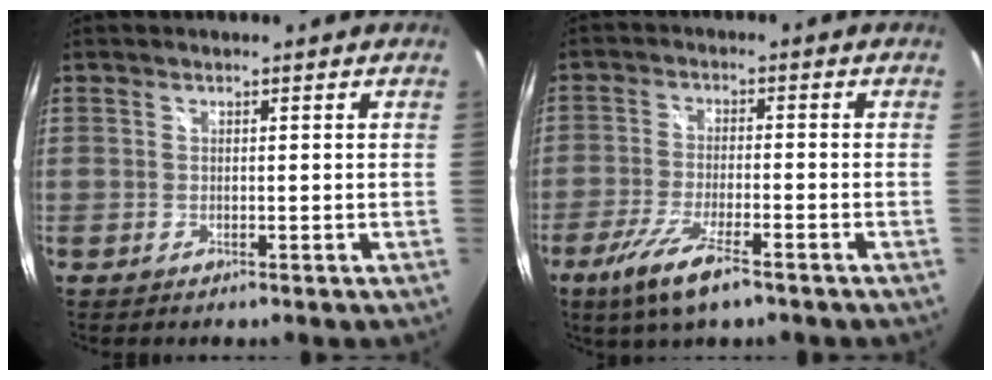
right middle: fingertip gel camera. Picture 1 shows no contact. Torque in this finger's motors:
{"motor_torque": [1.14, -0.99, 0.53, 0.15]}